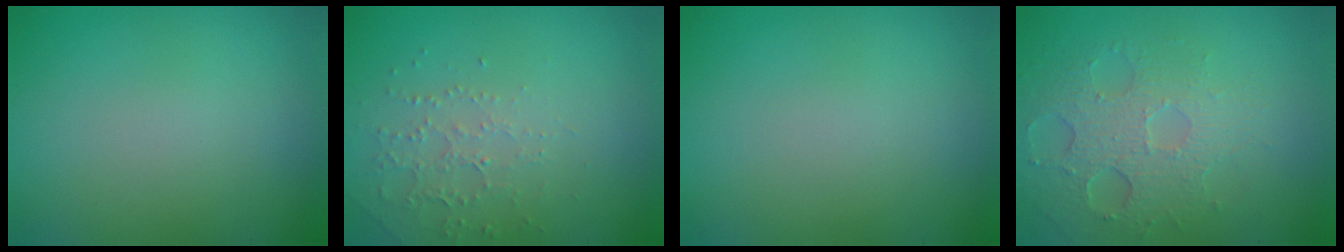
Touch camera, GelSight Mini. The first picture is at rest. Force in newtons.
{"total": 2.2, "press": 2.1, "slide": 0.6}
{"total": 0.0}
{"total": 3.5, "press": 3.2, "slide": 1.5}